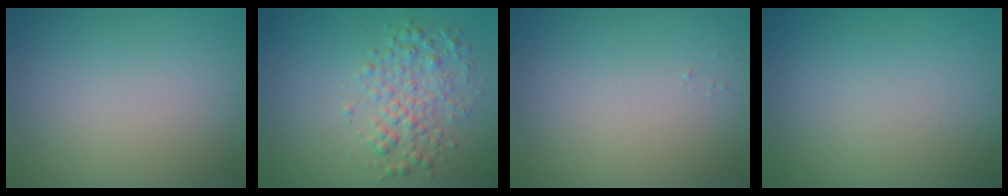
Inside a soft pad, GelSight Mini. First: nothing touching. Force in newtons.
{"total": 3.2, "press": 3.2, "slide": 0.1}
{"total": 0.0}
{"total": 0.0}